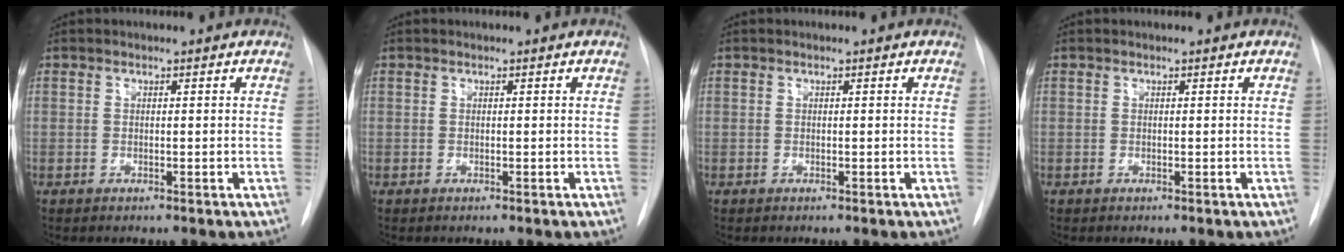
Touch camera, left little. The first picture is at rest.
{"total": 0.0}
{"total": 0.0}
{"total": 0.0}